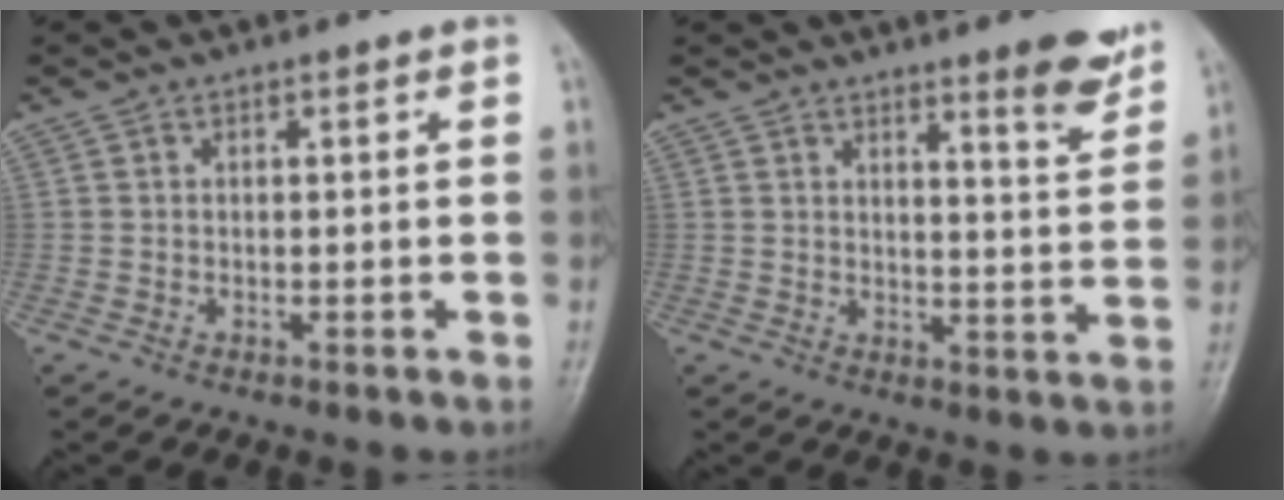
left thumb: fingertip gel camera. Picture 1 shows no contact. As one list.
[{"total": 7.5, "force": [5.4, 1.2, 5.1], "torque": [-0.051, -0.040, 0.073]}]